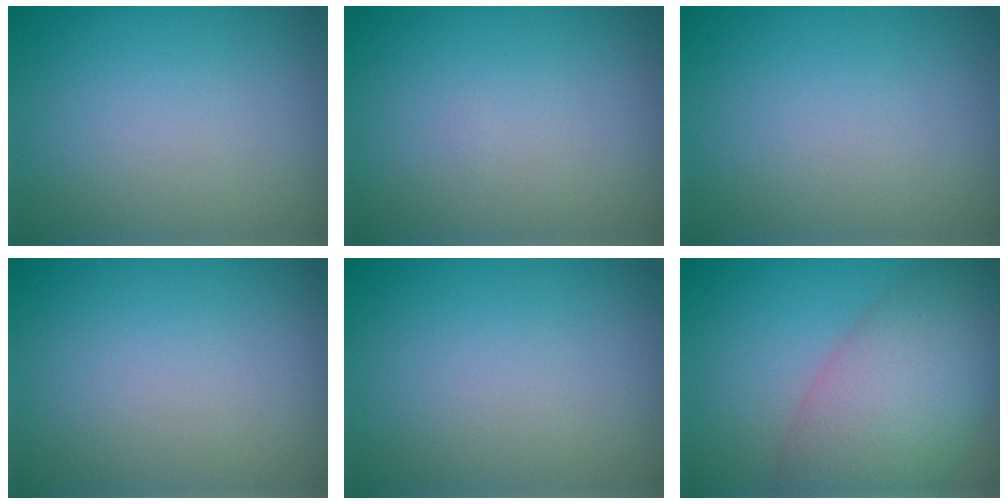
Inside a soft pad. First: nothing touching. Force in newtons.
{"total": 0.0}
{"total": 0.0}
{"total": 0.0}
{"total": 0.0}
{"total": 7.8, "press": 7.8, "slide": 0.5}